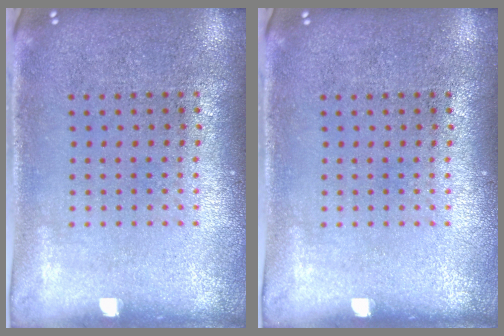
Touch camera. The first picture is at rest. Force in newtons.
{"total": 0.0}